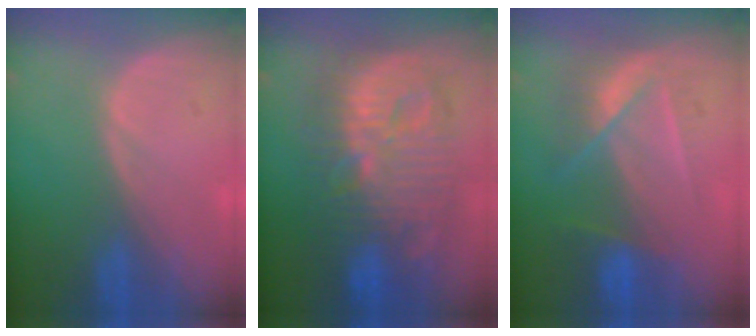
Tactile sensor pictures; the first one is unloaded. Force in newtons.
{"total": 13.1, "press": 13.1, "slide": 1.3}
{"total": 7.3, "press": 6.4, "slide": 3.5}